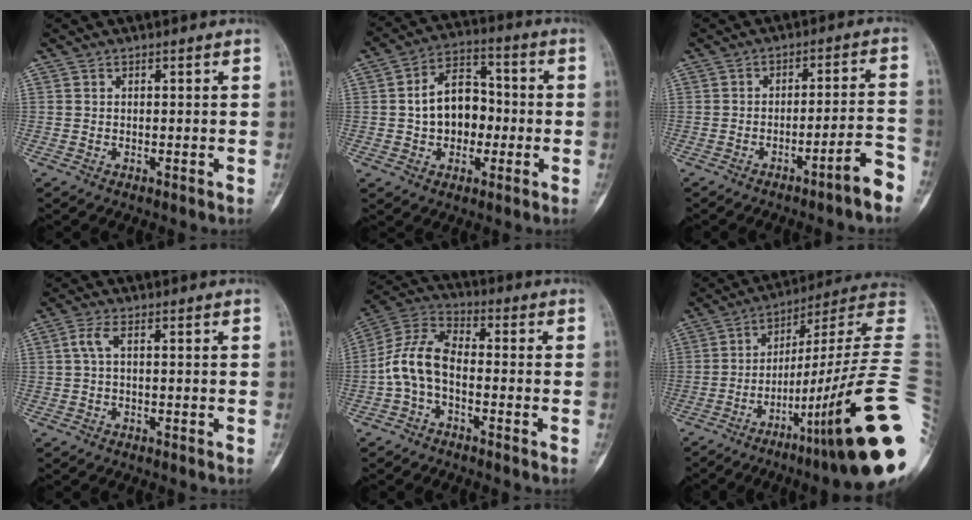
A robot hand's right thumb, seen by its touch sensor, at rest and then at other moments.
{"total": 11.9, "force": [-0.9, 8.5, 8.3], "torque": [-0.100, 0.035, -0.021]}
{"total": 6.8, "force": [-4.7, 0.3, 5.0], "torque": [-0.072, 0.044, -0.065]}
{"total": 2.5, "force": [0.2, 0.7, 2.3], "torque": [-0.060, 0.009, 0.004]}
{"total": 9.5, "force": [-2.2, 5.2, 7.6], "torque": [-0.152, 0.036, -0.057]}
{"total": 31.9, "force": [-8.1, 5.5, 30.4], "torque": [-0.353, 0.047, -0.127]}